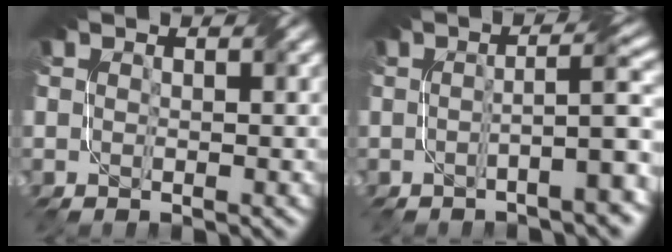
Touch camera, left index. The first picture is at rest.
{"total": 5.1, "force": [-1.4, 0.7, 4.9], "torque": [-0.065, 0.018, -0.033]}